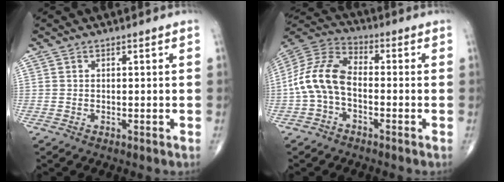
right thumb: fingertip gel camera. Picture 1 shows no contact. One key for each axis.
{"total": 11.3, "fx": -1.9, "fy": 6.7, "fz": 8.9, "tx": -0.180, "ty": 0.035, "tz": -0.050}